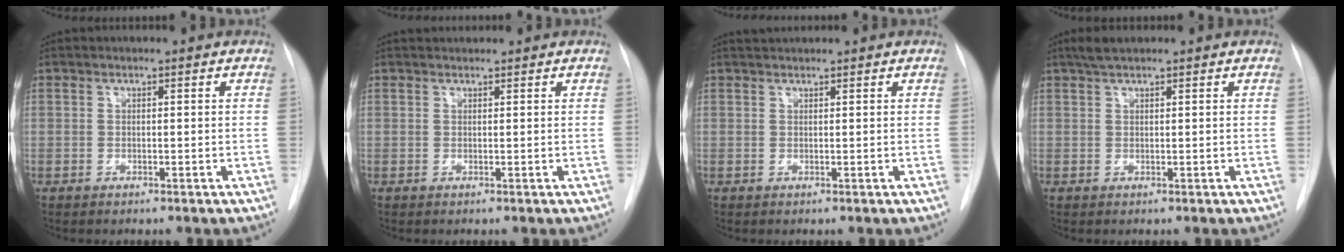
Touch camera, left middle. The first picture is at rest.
{"total": 1.7, "force": [1.6, 0.3, 0.3], "torque": [-0.008, 0.021, 0.029]}
{"total": 1.5, "force": [1.5, 0.0, 0.3], "torque": [-0.009, 0.017, 0.031]}
{"total": 2.3, "force": [1.9, 0.4, 1.4], "torque": [-0.031, 0.012, 0.035]}